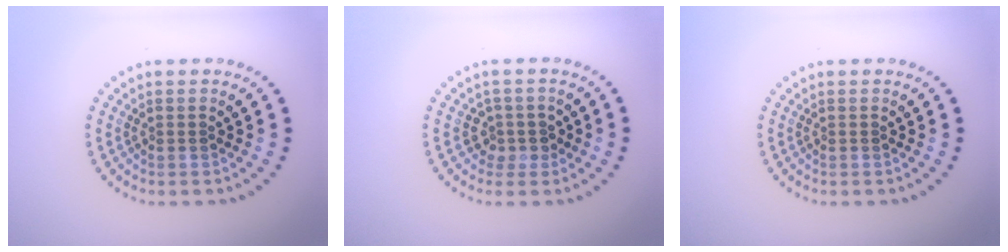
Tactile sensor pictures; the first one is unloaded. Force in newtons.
{"total": 1.8, "press": 1.4, "slide": 1.1}
{"total": 0.0}